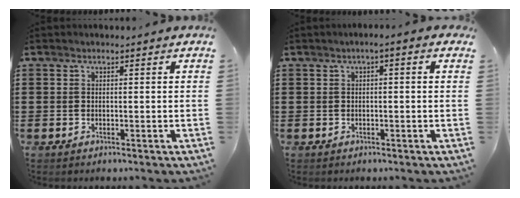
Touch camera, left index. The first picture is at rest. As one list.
[{"total": 1.2, "force": [-0.4, 0.2, 1.2], "torque": [-0.018, -0.001, -0.009]}]